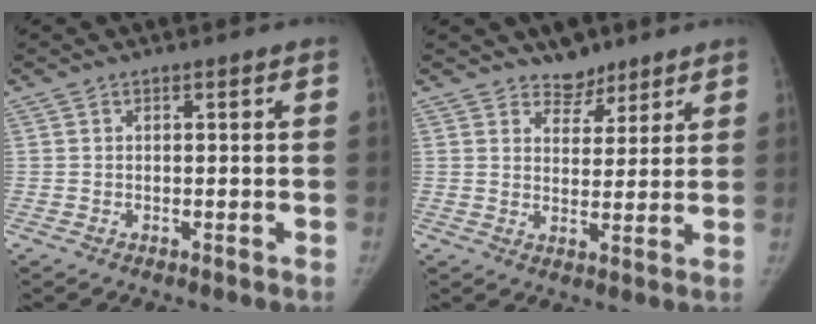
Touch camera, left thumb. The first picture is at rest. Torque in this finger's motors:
{"motor_torque": [-0.07, -0.09, -0.44, 0.19, 0.00]}